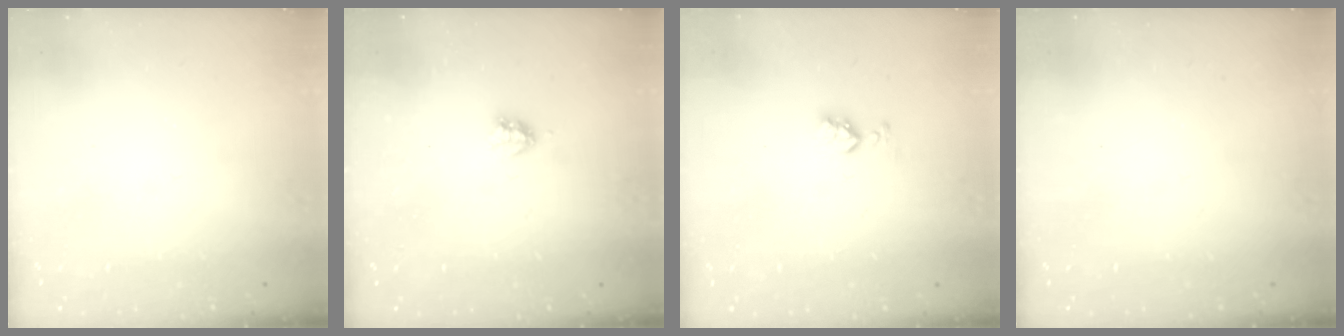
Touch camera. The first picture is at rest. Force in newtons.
{"total": 2.9, "press": 2.9, "slide": 0.5}
{"total": 4.4, "press": 4.3, "slide": 0.7}
{"total": 0.0}